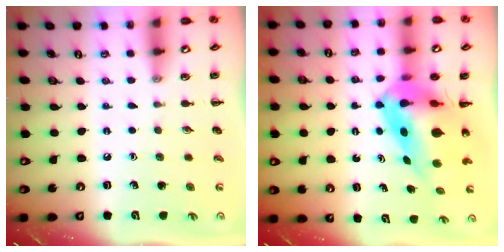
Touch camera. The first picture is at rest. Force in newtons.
{"total": 11.2, "press": 10.7, "slide": 3.1}